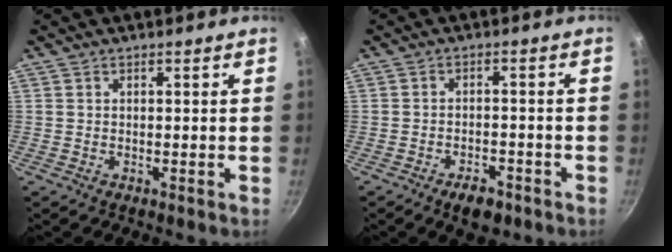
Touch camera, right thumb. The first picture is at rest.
{"total": 5.2, "force": [-3.4, 2.6, 3.1], "torque": [-0.036, 0.024, -0.045]}